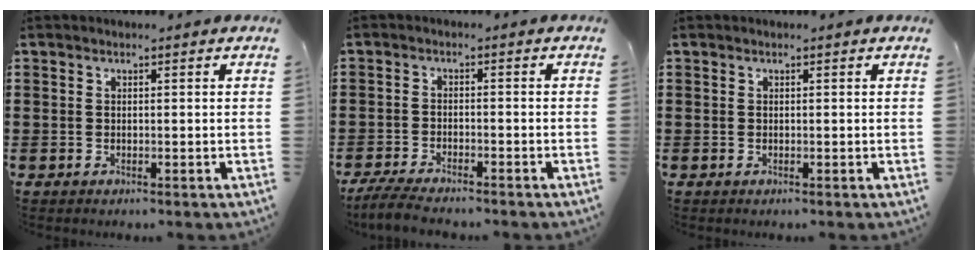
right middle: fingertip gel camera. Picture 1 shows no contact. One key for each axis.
{"total": 4.0, "fx": -3.7, "fy": 0.3, "fz": 1.4, "tx": -0.044, "ty": -0.011, "tz": -0.079}
{"total": 0.0}